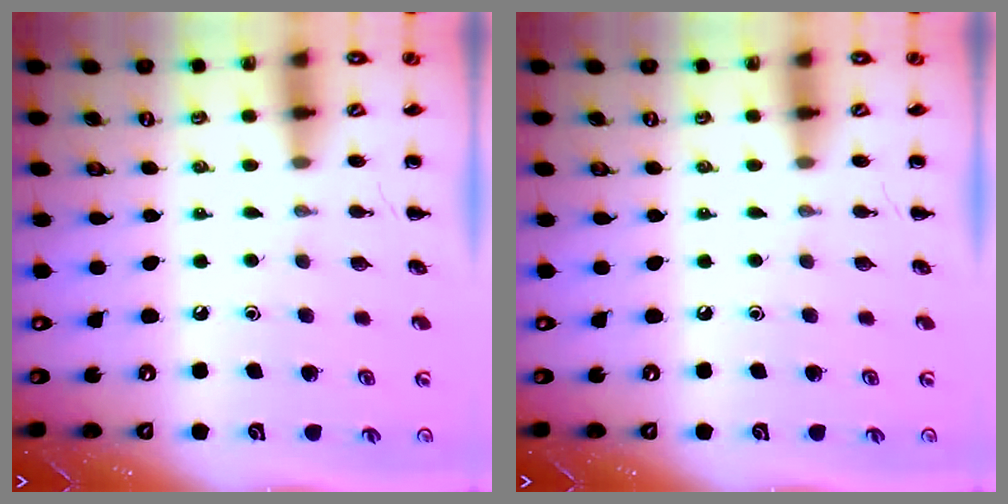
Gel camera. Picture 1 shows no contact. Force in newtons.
{"total": 0.0}